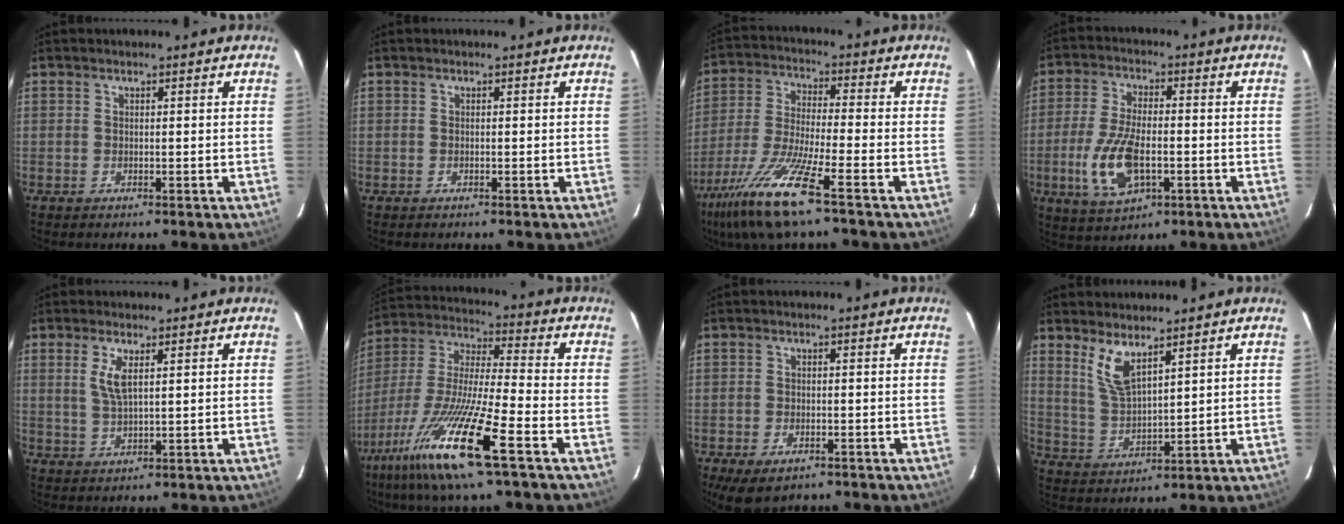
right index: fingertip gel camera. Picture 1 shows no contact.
{"total": 0.0}
{"total": 14.4, "force": [-9.3, 1.2, 10.9], "torque": [-0.242, -0.027, -0.182]}
{"total": 11.9, "force": [-3.3, 5.5, 10.0], "torque": [-0.213, -0.008, -0.056]}
{"total": 4.2, "force": [1.6, 1.2, 3.7], "torque": [-0.073, -0.001, 0.033]}
{"total": 19.8, "force": [-11.3, 1.3, 16.2], "torque": [-0.336, -0.036, -0.218]}
{"total": 6.0, "force": [-3.8, 3.0, 3.4], "torque": [-0.076, -0.023, -0.059]}
{"total": 6.7, "force": [4.6, 1.9, 4.5], "torque": [-0.091, -0.007, 0.101]}